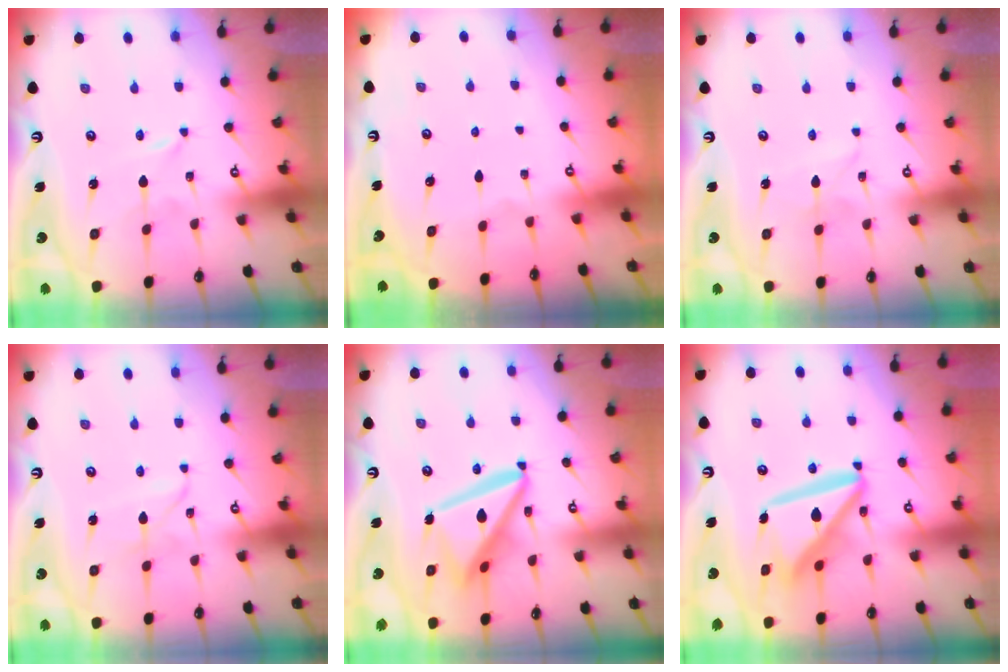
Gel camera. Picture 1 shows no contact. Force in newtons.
{"total": 0.6, "press": 0.6, "slide": 0.1}
{"total": 2.3, "press": 2.3, "slide": 0.2}
{"total": 2.6, "press": 2.6, "slide": 0.1}
{"total": 16.5, "press": 16.4, "slide": 1.9}
{"total": 14.9, "press": 14.8, "slide": 1.8}